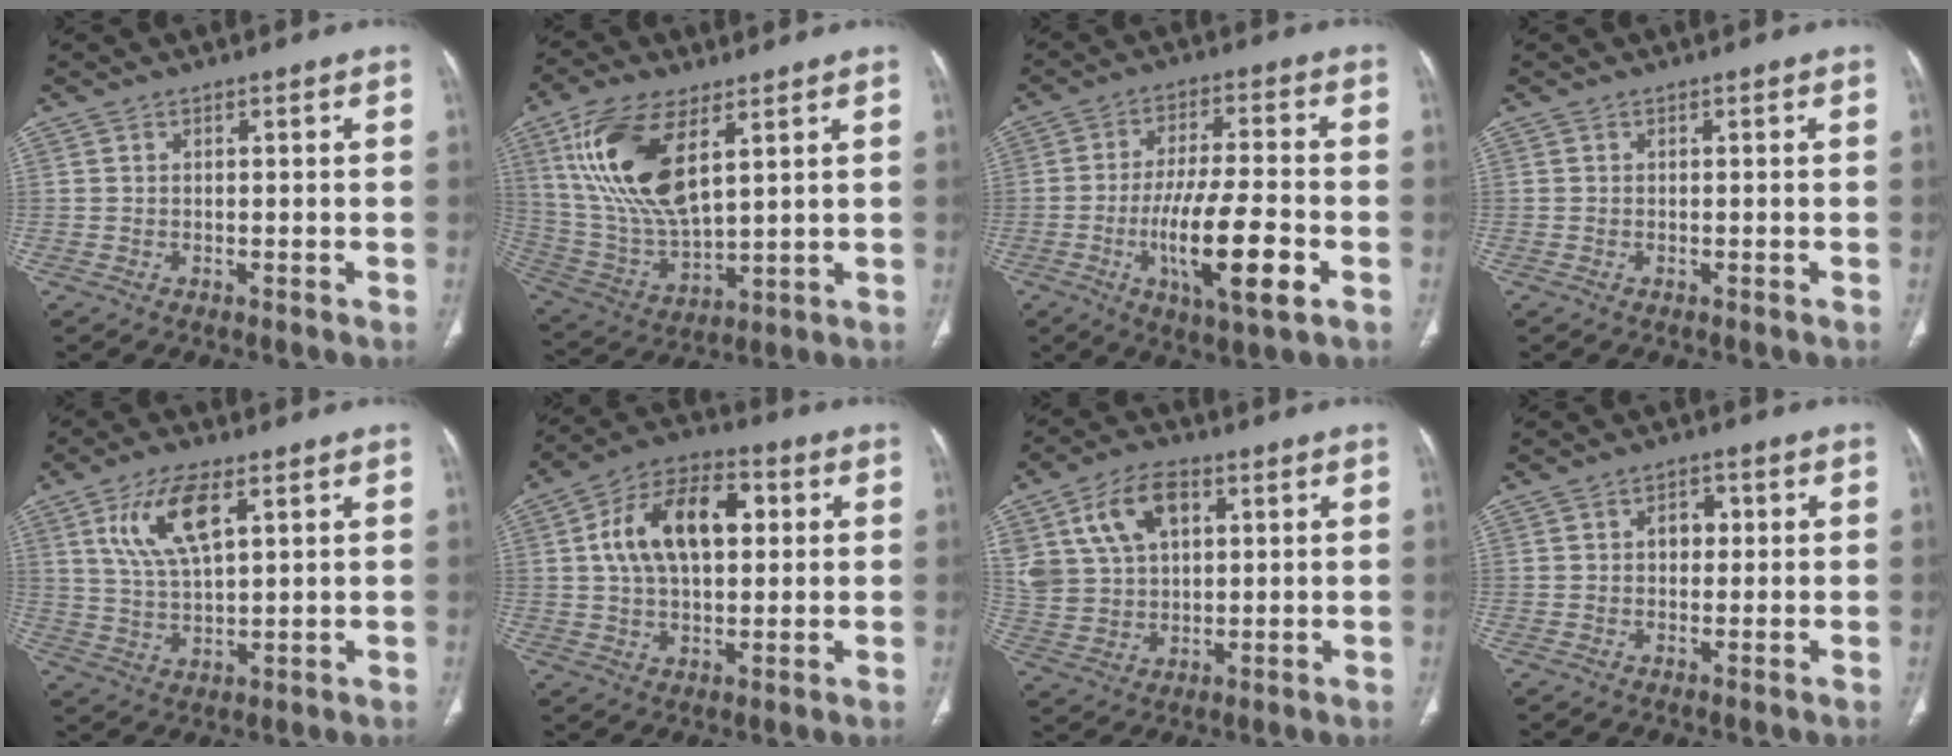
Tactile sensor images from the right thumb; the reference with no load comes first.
{"total": 18.2, "force": [7.4, 8.0, 14.5], "torque": [-0.290, -0.025, 0.151]}
{"total": 15.0, "force": [-4.5, 3.8, 13.8], "torque": [-0.244, 0.008, -0.075]}
{"total": 0.0}
{"total": 10.6, "force": [4.6, 4.3, 8.6], "torque": [-0.168, -0.013, 0.093]}
{"total": 16.0, "force": [3.2, 9.4, 12.6], "torque": [-0.205, 0.019, 0.050]}
{"total": 13.2, "force": [5.2, 8.6, 8.6], "torque": [-0.151, -0.004, 0.107]}
{"total": 3.2, "force": [0.5, 2.4, 2.1], "torque": [-0.016, 0.007, 0.003]}